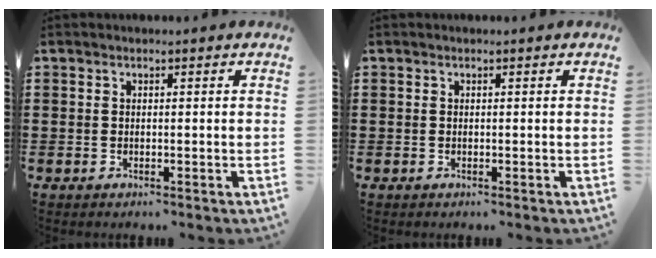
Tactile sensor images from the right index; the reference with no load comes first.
{"total": 0.0}